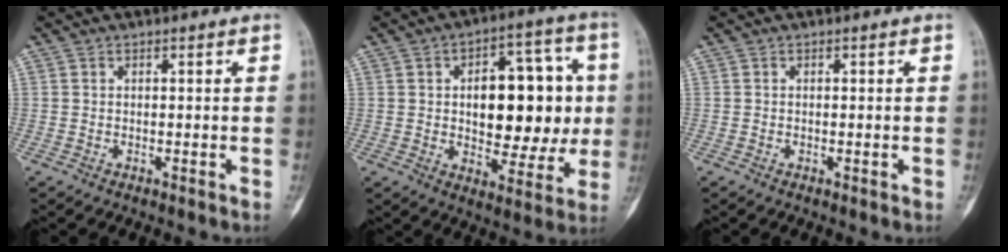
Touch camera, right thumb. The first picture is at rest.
{"total": 18.9, "force": [1.2, 10.5, 15.7], "torque": [-0.169, 0.018, 0.022]}
{"total": 0.6, "force": [-0.1, 0.2, 0.6], "torque": [-0.007, 0.000, 0.001]}